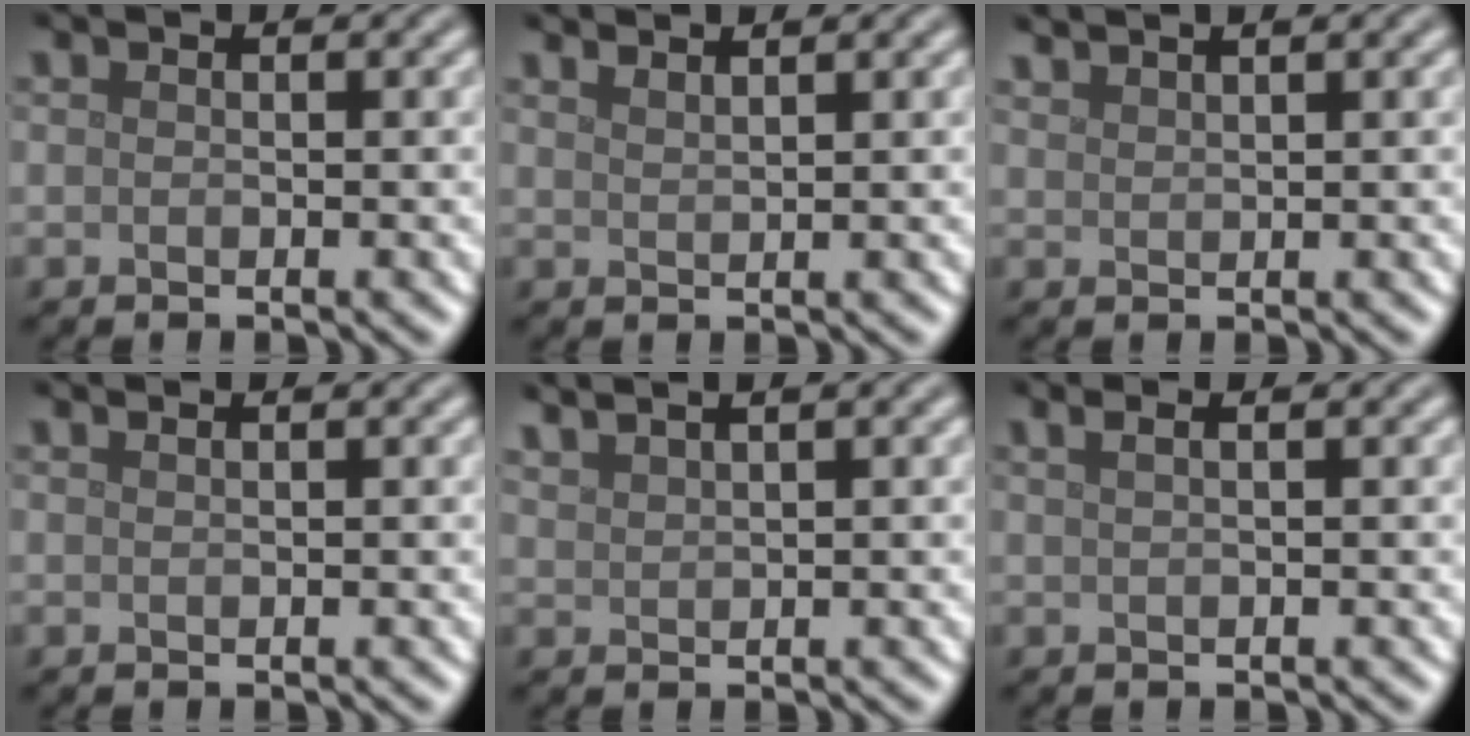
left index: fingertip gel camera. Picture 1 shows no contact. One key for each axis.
{"total": 2.2, "fx": 1.8, "fy": 0.7, "fz": 1.0, "tx": 0.003, "ty": 0.002, "tz": 0.012}
{"total": 2.2, "fx": 1.9, "fy": 0.5, "fz": 1.0, "tx": -0.008, "ty": 0.007, "tz": 0.025}
{"total": 0.7, "fx": 0.5, "fy": 0.2, "fz": 0.3, "tx": -0.004, "ty": -0.001, "tz": 0.004}
{"total": 3.4, "fx": 2.6, "fy": 1.0, "fz": 1.9, "tx": -0.016, "ty": 0.019, "tz": 0.025}
{"total": 2.7, "fx": 1.5, "fy": 1.3, "fz": 1.9, "tx": -0.011, "ty": 0.009, "tz": -0.004}